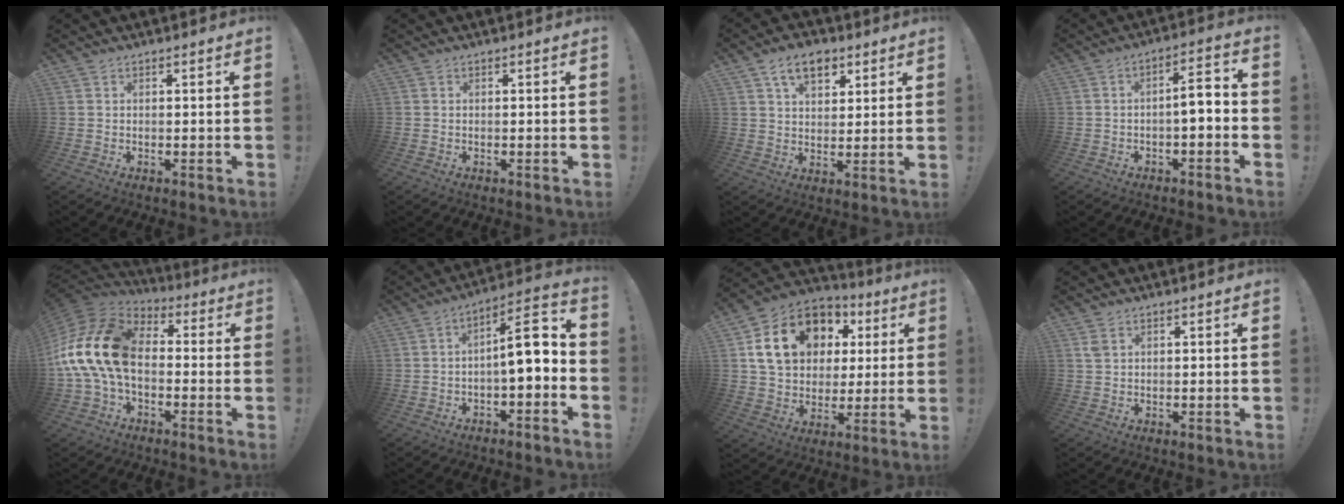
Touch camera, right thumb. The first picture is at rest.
{"total": 0.0}
{"total": 10.0, "force": [5.4, 6.2, 5.7], "torque": [-0.078, -0.015, 0.098]}
{"total": 6.0, "force": [-1.8, 1.5, 5.5], "torque": [-0.079, 0.001, -0.037]}
{"total": 20.8, "force": [-0.4, 12.9, 16.3], "torque": [-0.325, 0.028, 0.005]}
{"total": 10.4, "force": [0.1, 3.2, 9.9], "torque": [-0.135, -0.007, -0.005]}
{"total": 19.7, "force": [6.6, 14.7, 11.3], "torque": [-0.173, -0.011, 0.137]}
{"total": 1.8, "force": [1.0, 1.0, 1.1], "torque": [-0.022, 0.001, 0.019]}